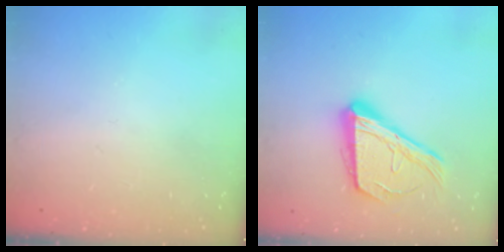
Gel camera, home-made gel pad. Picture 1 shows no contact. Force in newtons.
{"total": 17.3, "press": 17.2, "slide": 1.0}